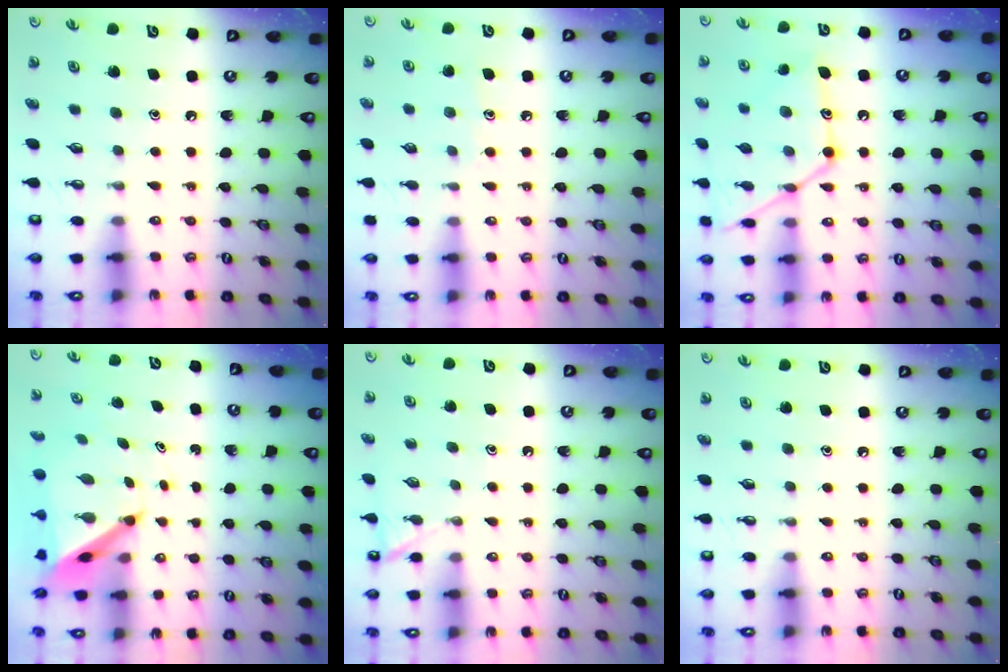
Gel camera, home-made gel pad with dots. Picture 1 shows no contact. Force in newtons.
{"total": 5.7, "press": 5.6, "slide": 0.7}
{"total": 16.3, "press": 16.2, "slide": 1.3}
{"total": 5.4, "press": 5.3, "slide": 0.7}
{"total": 2.1, "press": 2.1, "slide": 0.3}
{"total": 0.0}